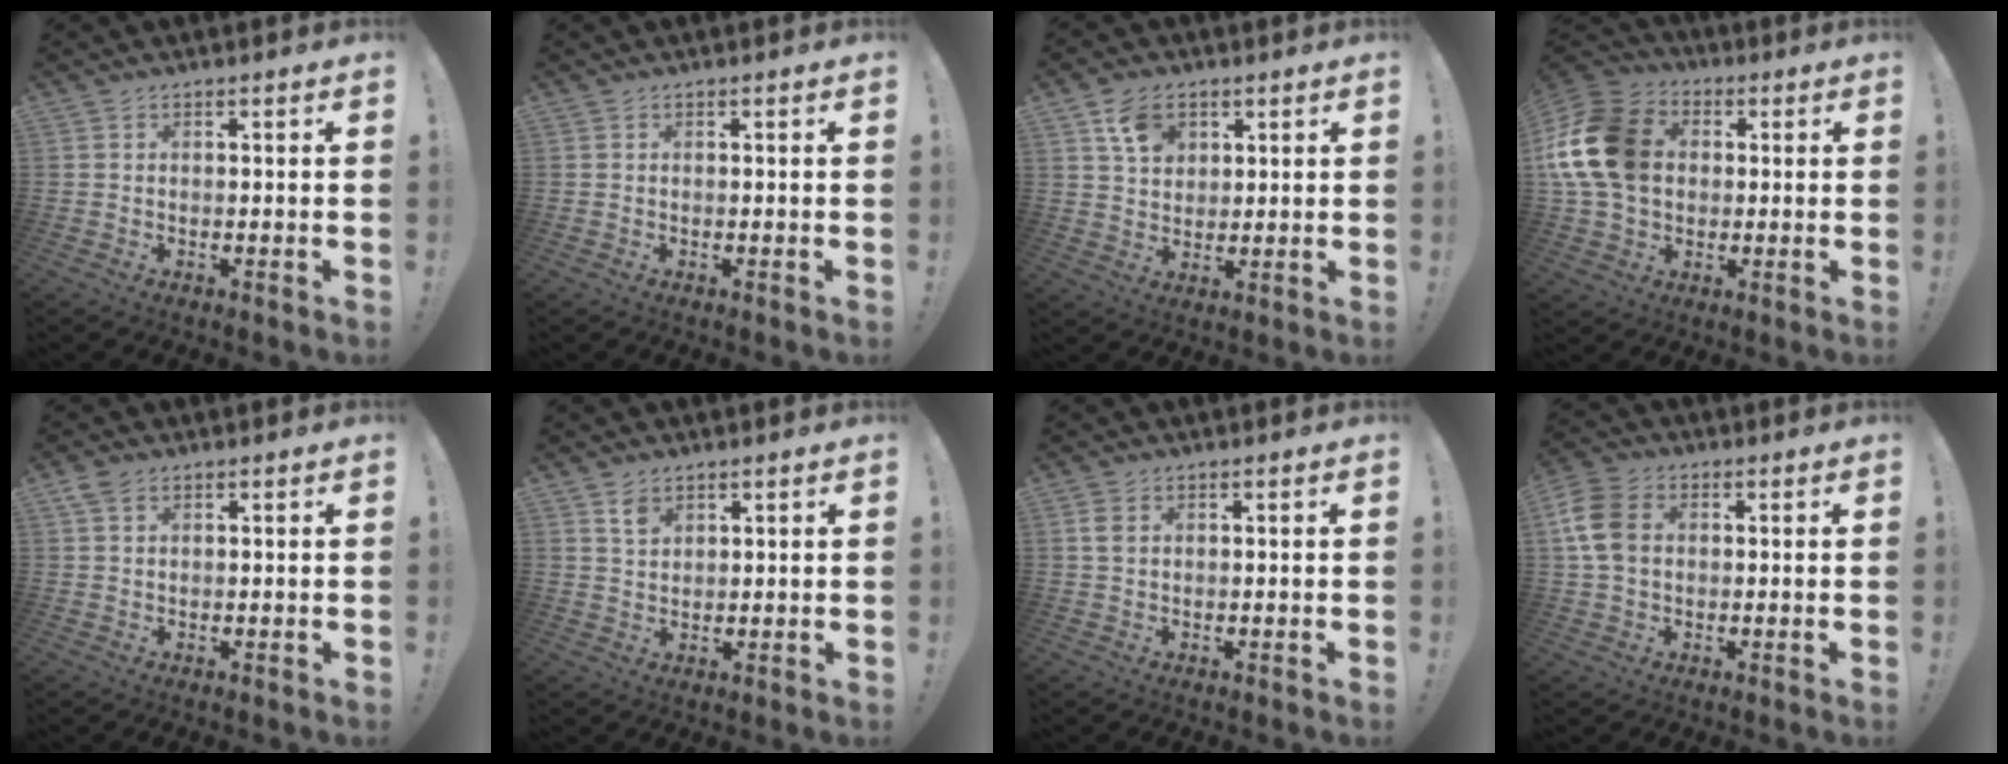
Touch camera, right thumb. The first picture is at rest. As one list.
[{"total": 0.0}, {"total": 8.0, "force": [4.1, 5.9, 3.5], "torque": [-0.053, -0.010, 0.078]}, {"total": 19.1, "force": [2.5, 14.6, 12.2], "torque": [-0.228, 0.012, 0.053]}, {"total": 3.3, "force": [1.7, 2.0, 2.0], "torque": [-0.031, -0.001, 0.033]}, {"total": 4.4, "force": [2.9, 2.9, 1.6], "torque": [-0.024, -0.015, 0.053]}, {"total": 2.5, "force": [0.9, 1.7, 1.5], "torque": [-0.026, 0.003, 0.016]}, {"total": 10.7, "force": [1.5, 7.9, 7.1], "torque": [-0.142, 0.008, 0.034]}]